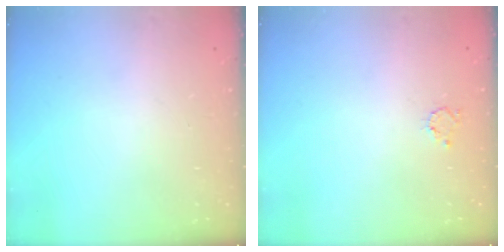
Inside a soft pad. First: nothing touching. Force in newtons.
{"total": 2.6, "press": 2.6, "slide": 0.4}